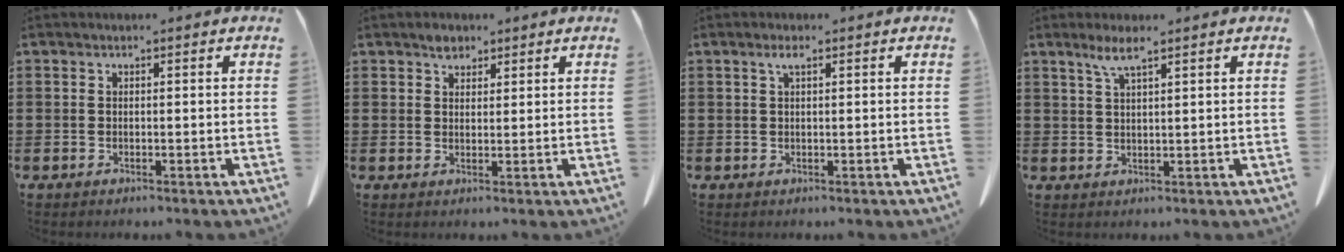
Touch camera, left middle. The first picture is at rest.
{"total": 2.2, "force": [1.8, 1.1, 0.7], "torque": [-0.009, -0.002, 0.034]}
{"total": 2.4, "force": [1.1, 0.6, 2.1], "torque": [-0.044, 0.005, 0.018]}
{"total": 3.4, "force": [2.3, 0.3, 2.5], "torque": [-0.056, 0.001, 0.040]}